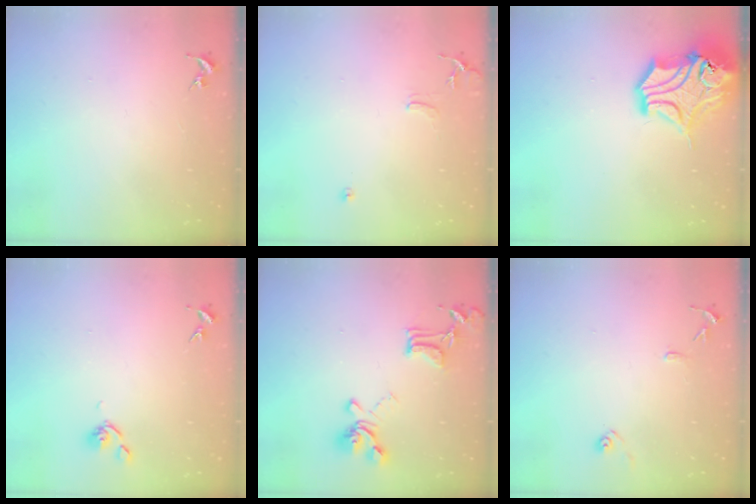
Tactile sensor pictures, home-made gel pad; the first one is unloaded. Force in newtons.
{"total": 7.2, "press": 7.2, "slide": 0.8}
{"total": 16.7, "press": 16.5, "slide": 2.5}
{"total": 6.0, "press": 5.9, "slide": 0.8}
{"total": 15.9, "press": 15.9, "slide": 1.0}
{"total": 9.0, "press": 8.9, "slide": 0.8}